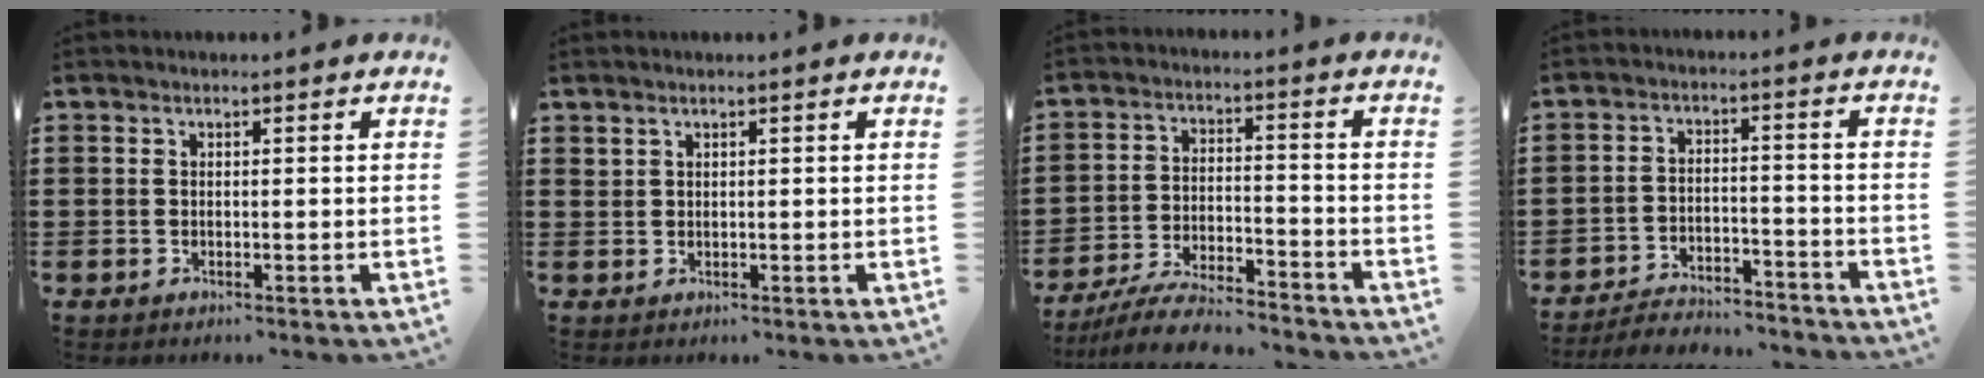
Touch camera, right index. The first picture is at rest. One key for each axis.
{"total": 1.1, "fx": 1.0, "fy": 0.3, "fz": 0.2, "tx": -0.006, "ty": 0.000, "tz": 0.020}
{"total": 7.2, "fx": -6.8, "fy": 0.3, "fz": 2.3, "tx": -0.051, "ty": 0.002, "tz": -0.132}
{"total": 4.8, "fx": -4.8, "fy": 0.5, "fz": 0.6, "tx": -0.013, "ty": 0.006, "tz": -0.096}